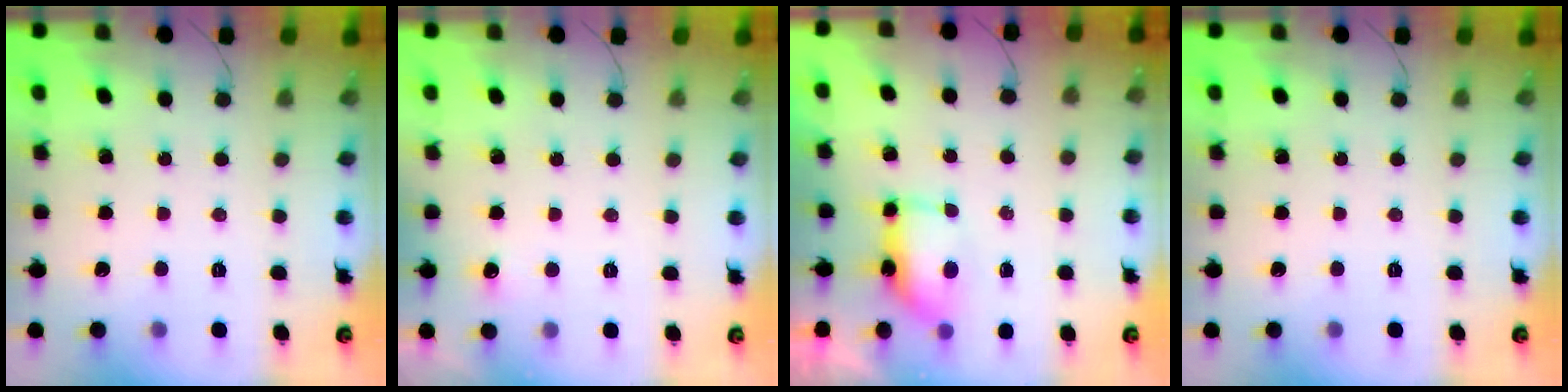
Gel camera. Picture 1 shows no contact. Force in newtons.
{"total": 10.2, "press": 2.6, "slide": 9.8}
{"total": 7.2, "press": 7.2, "slide": 0.4}
{"total": 0.0}